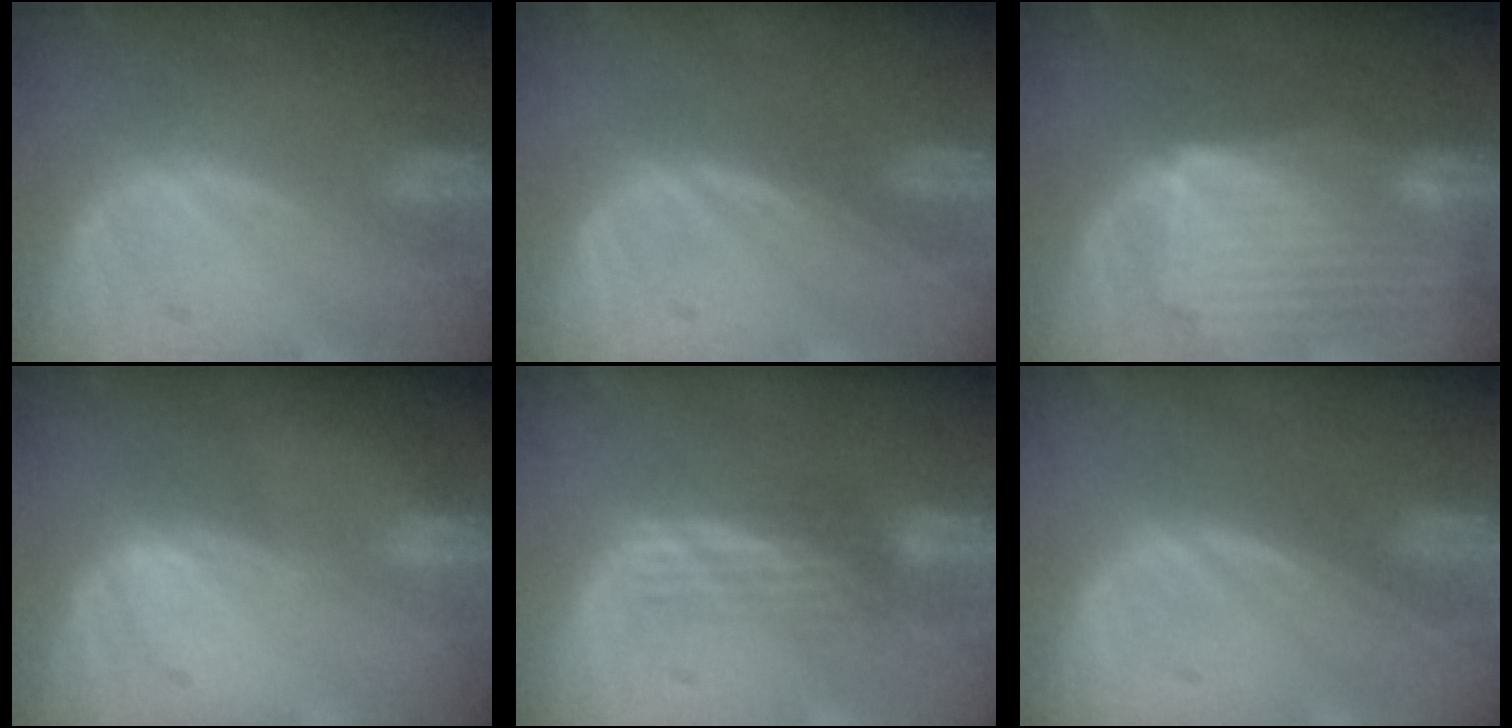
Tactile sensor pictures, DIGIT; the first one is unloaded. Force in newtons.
{"total": 0.0}
{"total": 10.5, "press": 9.2, "slide": 5.1}
{"total": 0.6, "press": 0.5, "slide": 0.4}
{"total": 3.6, "press": 2.9, "slide": 2.2}
{"total": 0.0}